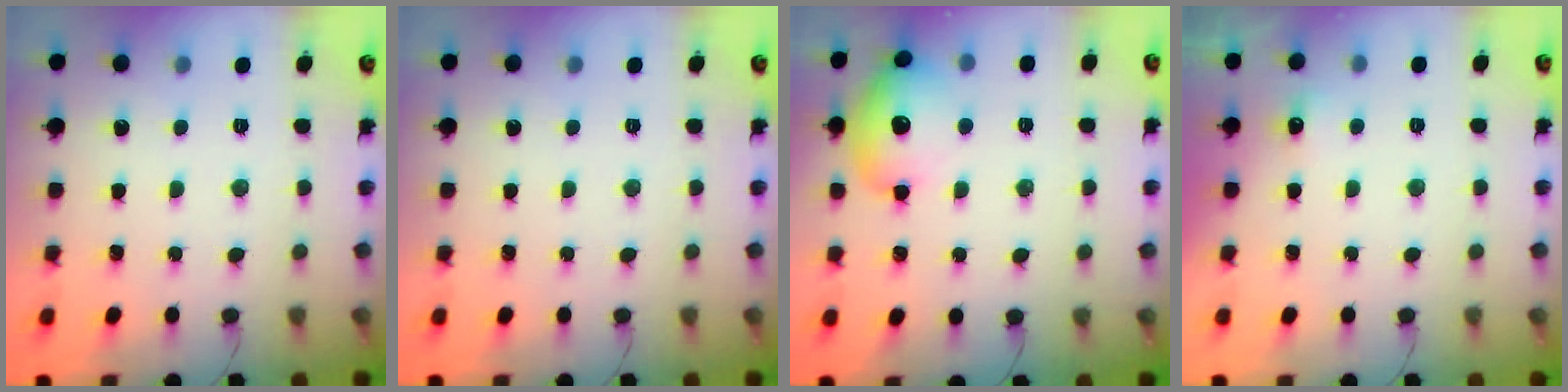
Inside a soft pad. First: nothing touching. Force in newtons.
{"total": 0.0}
{"total": 13.4, "press": 13.2, "slide": 2.3}
{"total": 4.5, "press": 4.3, "slide": 1.2}